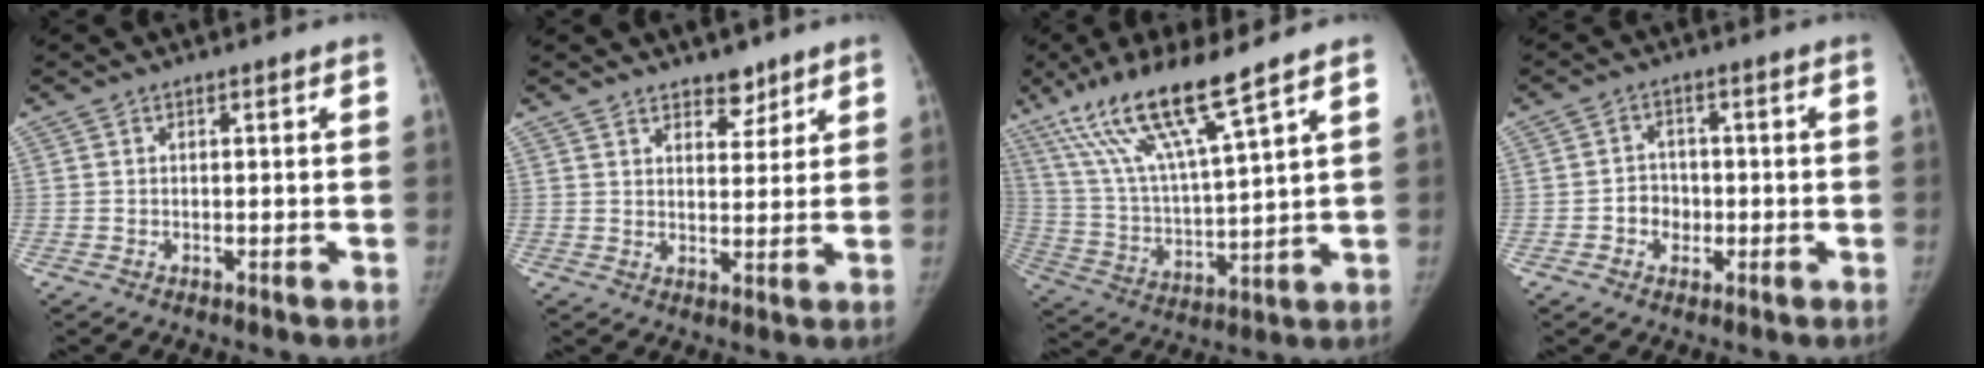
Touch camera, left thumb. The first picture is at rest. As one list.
[{"total": 4.6, "force": [3.5, 2.3, 1.8], "torque": [-0.002, -0.024, 0.055]}, {"total": 16.8, "force": [10.9, 1.7, 12.7], "torque": [-0.244, -0.044, 0.215]}, {"total": 4.3, "force": [-1.0, 3.7, 1.8], "torque": [-0.004, 0.011, -0.021]}]